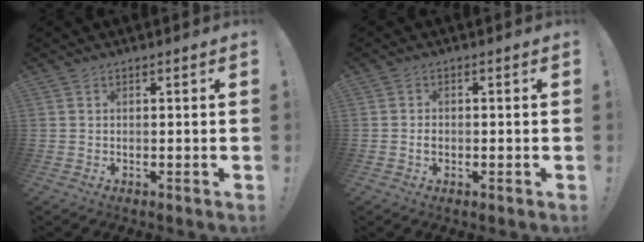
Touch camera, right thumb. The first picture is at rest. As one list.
[{"total": 1.3, "force": [-0.4, 1.1, 0.5], "torque": [-0.008, 0.003, -0.008]}]